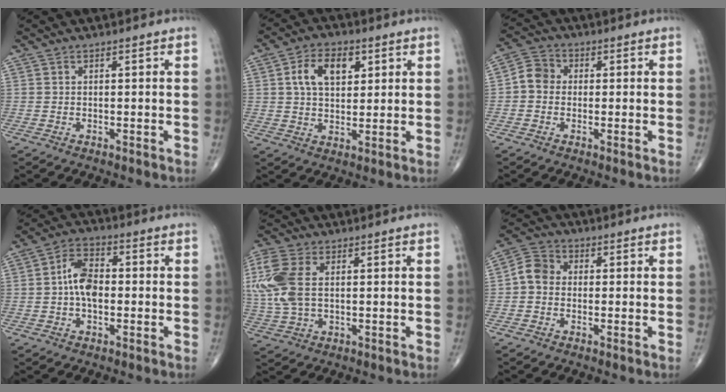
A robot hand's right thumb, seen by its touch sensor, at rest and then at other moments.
{"total": 8.9, "force": [2.9, 5.4, 6.4], "torque": [-0.093, -0.002, 0.049]}
{"total": 4.6, "force": [-0.3, 4.1, 2.1], "torque": [-0.024, 0.014, -0.016]}
{"total": 7.3, "force": [-0.4, 4.4, 5.8], "torque": [-0.100, 0.020, -0.019]}
{"total": 12.0, "force": [1.9, 7.1, 9.5], "torque": [-0.251, 0.013, 0.040]}
{"total": 4.9, "force": [-0.4, 4.1, 2.6], "torque": [-0.037, 0.016, -0.020]}